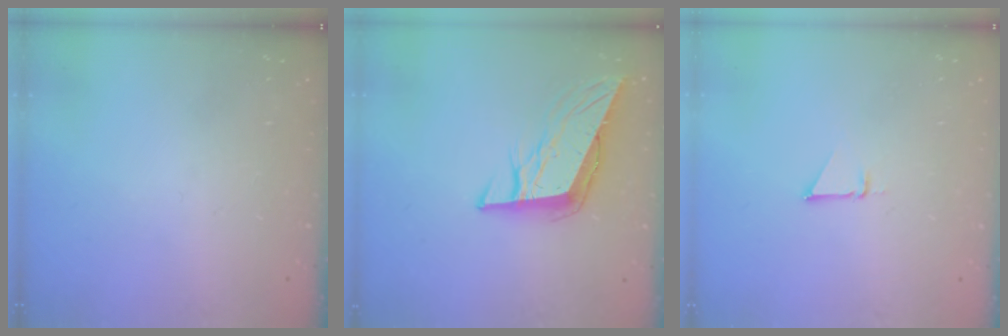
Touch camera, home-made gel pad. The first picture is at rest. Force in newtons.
{"total": 11.0, "press": 10.5, "slide": 3.0}
{"total": 2.5, "press": 2.5, "slide": 0.1}